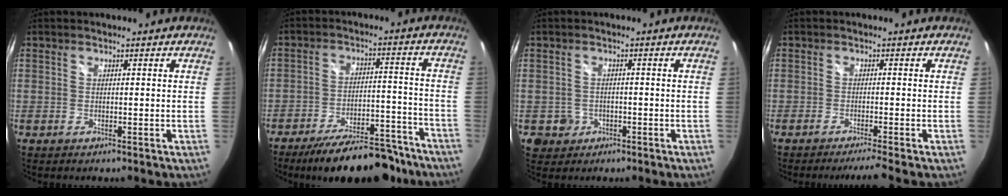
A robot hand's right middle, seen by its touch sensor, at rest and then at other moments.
{"total": 17.9, "force": [-15.1, 5.1, 8.2], "torque": [-0.133, 0.005, -0.202]}
{"total": 3.6, "force": [-1.1, 3.4, 0.5], "torque": [-0.021, 0.003, -0.012]}
{"total": 3.8, "force": [-3.3, -1.2, 1.5], "torque": [-0.029, -0.008, -0.056]}